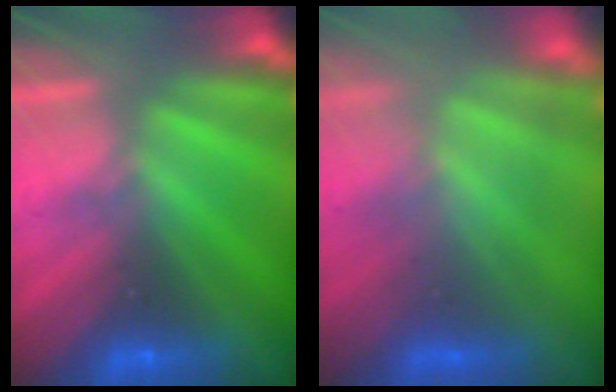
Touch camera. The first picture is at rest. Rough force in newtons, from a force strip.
{"total": 3.8}